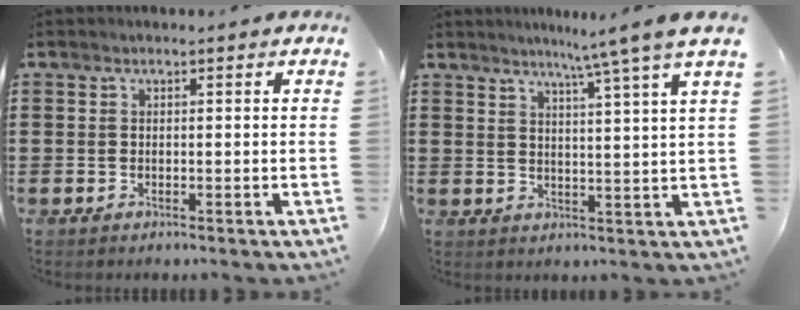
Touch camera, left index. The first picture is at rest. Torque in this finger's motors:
{"motor_torque": [1.54, -0.60, 0.40, 0.12]}